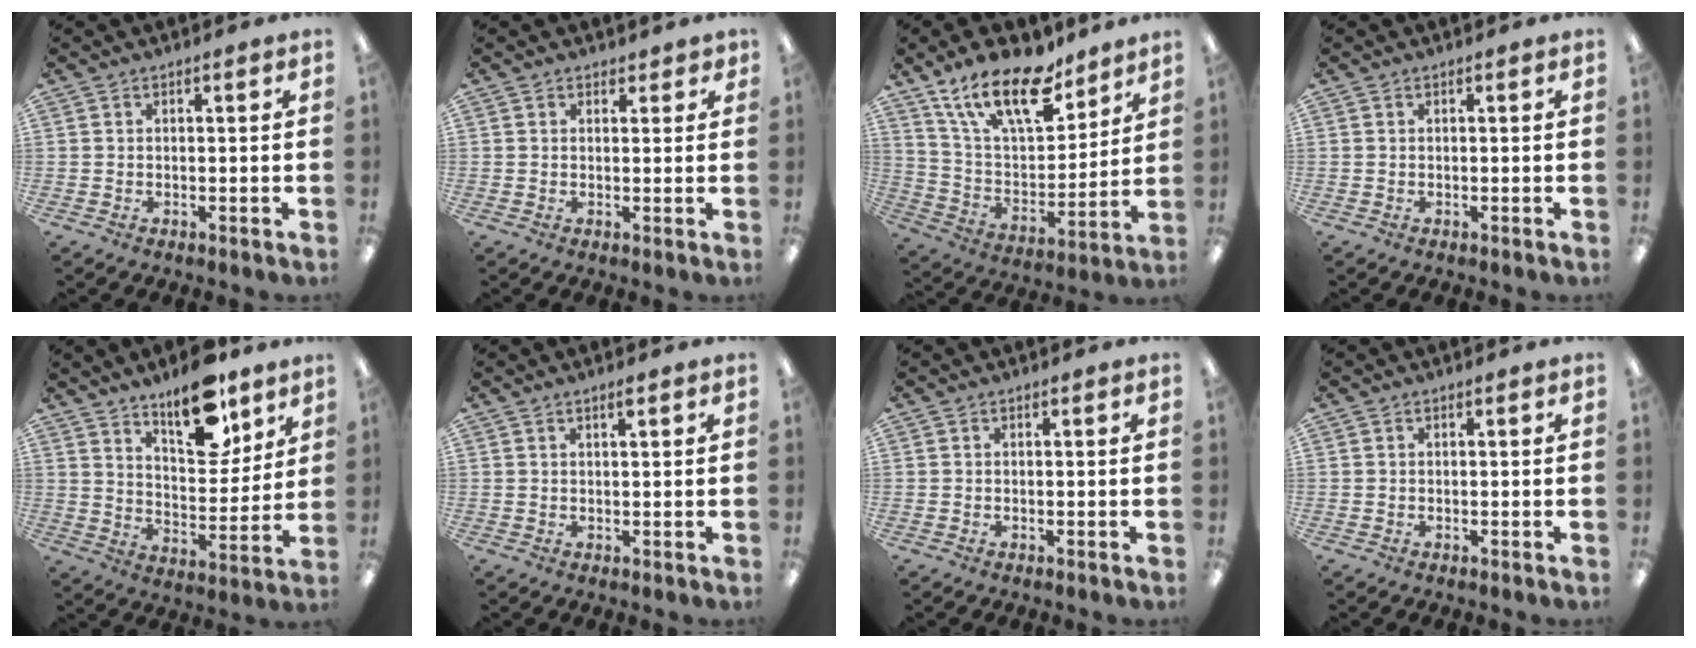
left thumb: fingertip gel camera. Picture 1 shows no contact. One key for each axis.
{"total": 1.8, "fx": 1.2, "fy": 1.3, "fz": 0.4, "tx": 0.008, "ty": -0.003, "tz": 0.019}
{"total": 19.8, "fx": 13.9, "fy": 8.5, "fz": 11.2, "tx": -0.201, "ty": -0.075, "tz": 0.247}
{"total": 0.0}
{"total": 15.5, "fx": 11.3, "fy": 6.7, "fz": 8.3, "tx": -0.114, "ty": -0.068, "tz": 0.194}
{"total": 1.4, "fx": 1.0, "fy": 0.2, "fz": 0.9, "tx": -0.020, "ty": 0.000, "tz": 0.017}
{"total": 0.0}
{"total": 0.0}